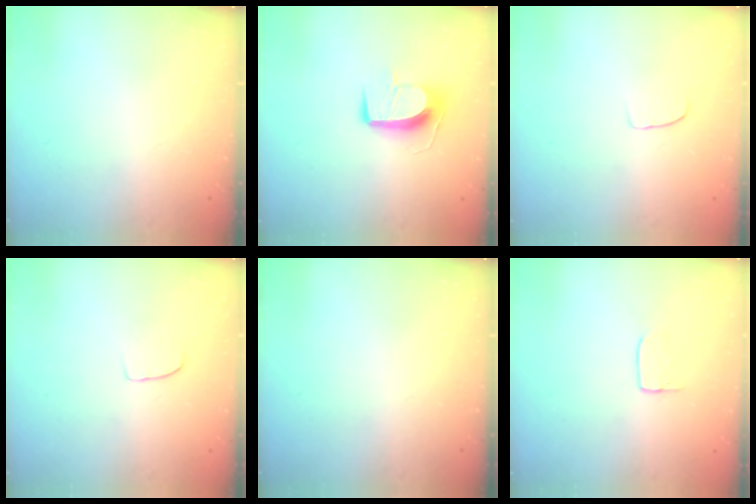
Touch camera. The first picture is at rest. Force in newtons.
{"total": 10.7, "press": 10.7, "slide": 0.4}
{"total": 3.7, "press": 3.7, "slide": 0.3}
{"total": 3.7, "press": 3.7, "slide": 0.3}
{"total": 0.0}
{"total": 3.4, "press": 3.4, "slide": 0.3}